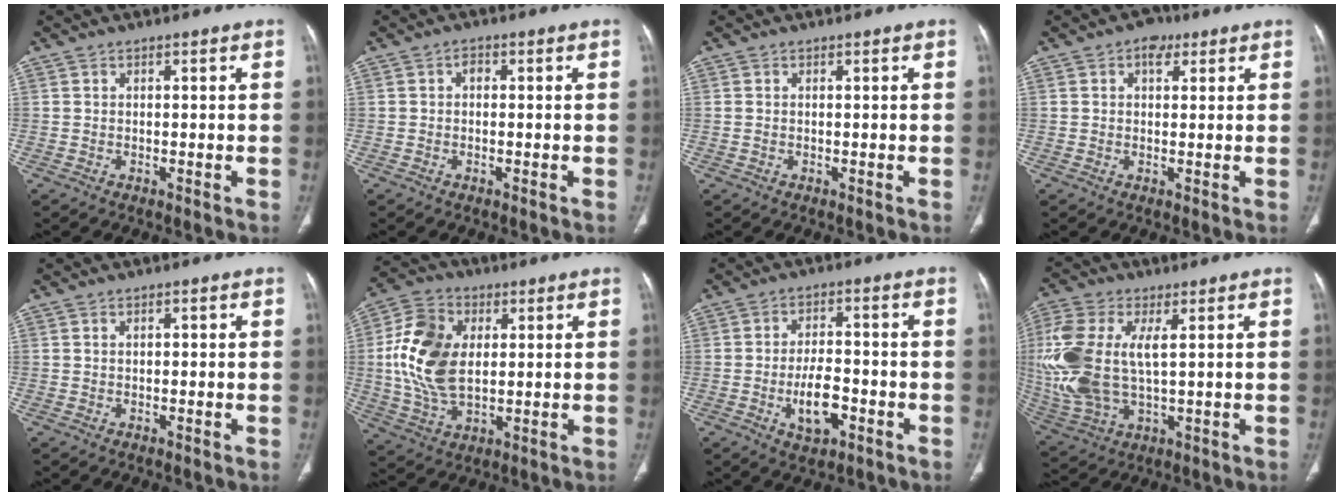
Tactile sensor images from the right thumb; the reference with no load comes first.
{"total": 1.3, "force": [0.0, 1.0, 0.8], "torque": [-0.001, 0.006, -0.006]}
{"total": 0.0}
{"total": 3.4, "force": [1.6, 2.4, 1.8], "torque": [-0.006, 0.000, 0.020]}
{"total": 0.6, "force": [0.1, 0.4, 0.4], "torque": [-0.009, 0.002, 0.004]}
{"total": 14.2, "force": [1.9, 8.7, 11.0], "torque": [-0.217, -0.002, 0.039]}
{"total": 7.4, "force": [-2.7, 3.8, 5.8], "torque": [-0.086, 0.018, -0.042]}
{"total": 17.9, "force": [2.6, 9.3, 15.1], "torque": [-0.365, -0.005, 0.056]}